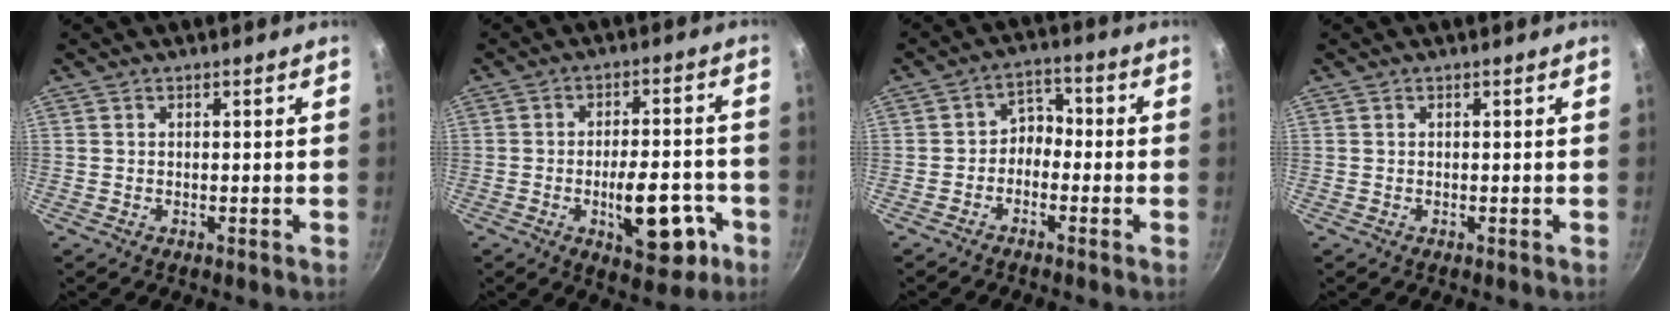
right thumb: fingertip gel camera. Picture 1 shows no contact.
{"total": 12.6, "force": [-4.4, 5.7, 10.3], "torque": [-0.118, 0.024, -0.052]}
{"total": 4.3, "force": [-1.6, 3.3, 2.2], "torque": [-0.011, 0.034, -0.036]}
{"total": 0.0}